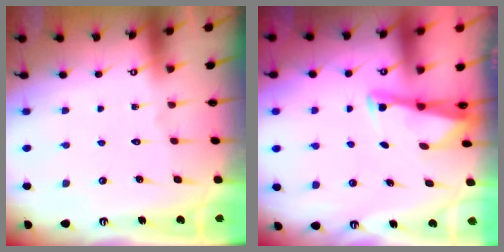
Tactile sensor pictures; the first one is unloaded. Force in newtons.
{"total": 2.5, "press": 2.5, "slide": 0.2}